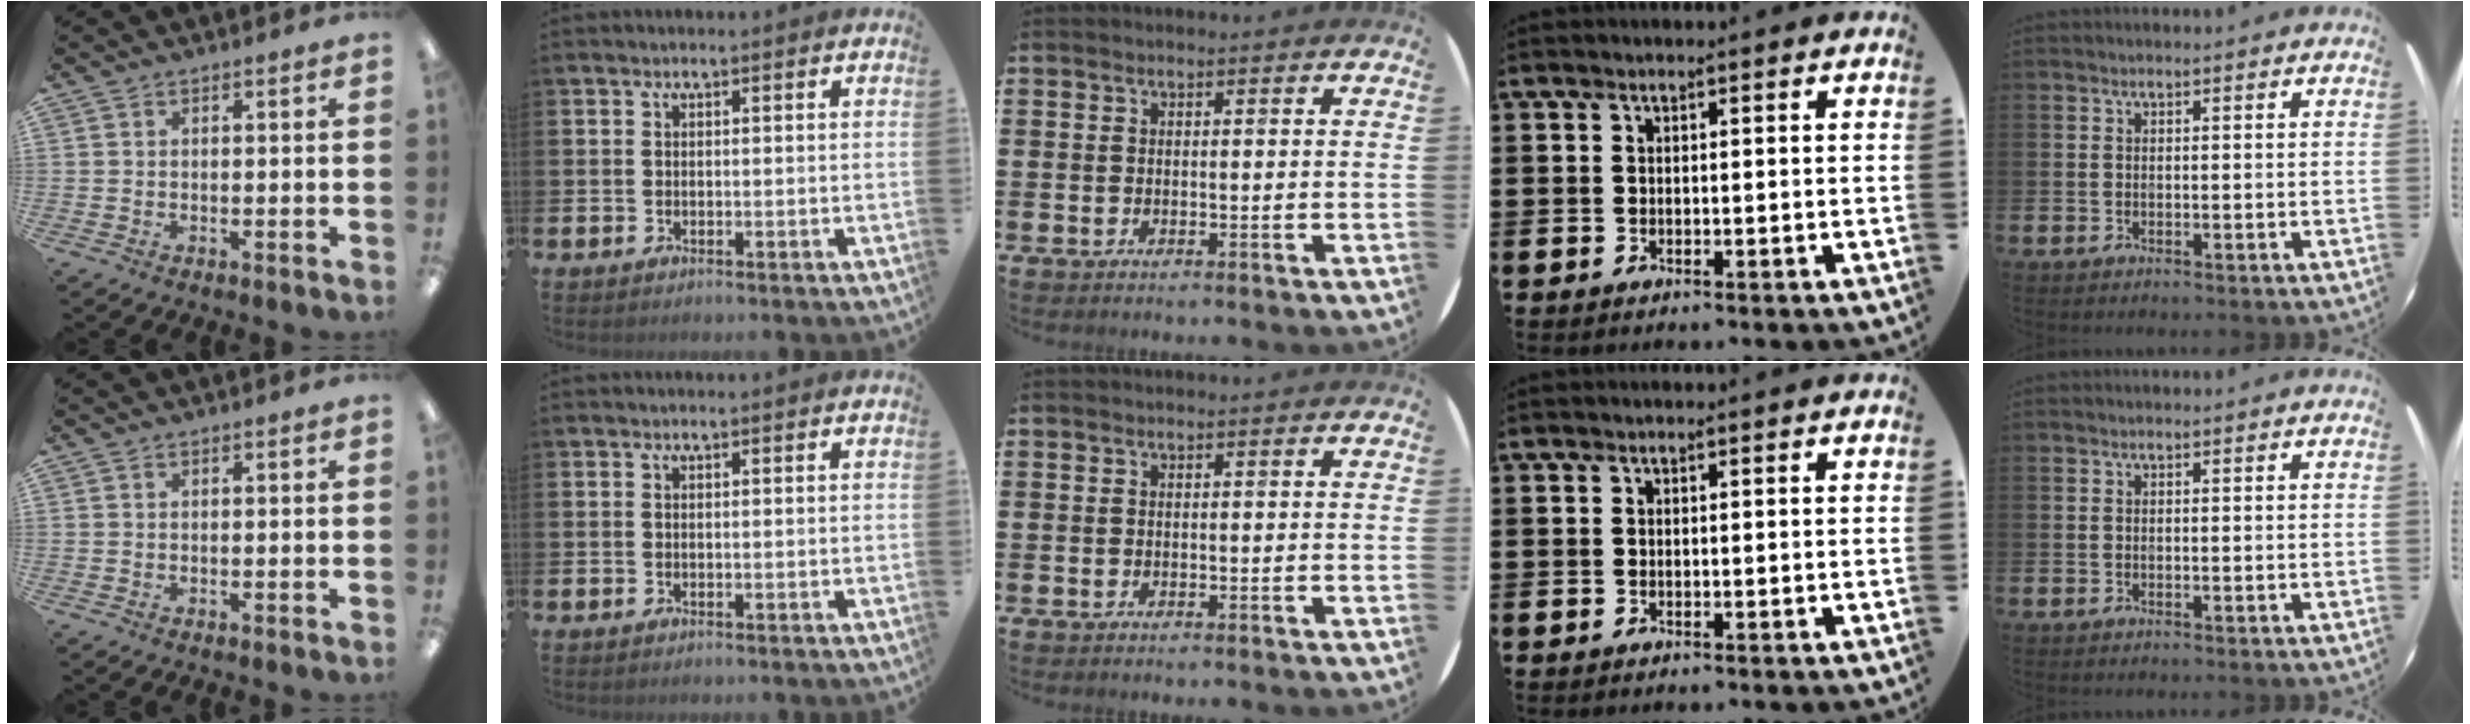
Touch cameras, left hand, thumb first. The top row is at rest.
{}